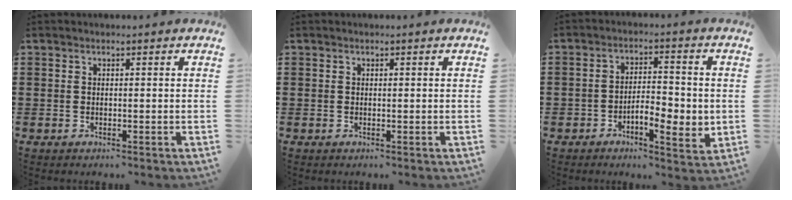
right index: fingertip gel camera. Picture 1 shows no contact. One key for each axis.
{"total": 0.0}
{"total": 5.7, "fx": -2.0, "fy": 2.5, "fz": 4.7, "tx": -0.076, "ty": 0.005, "tz": -0.039}